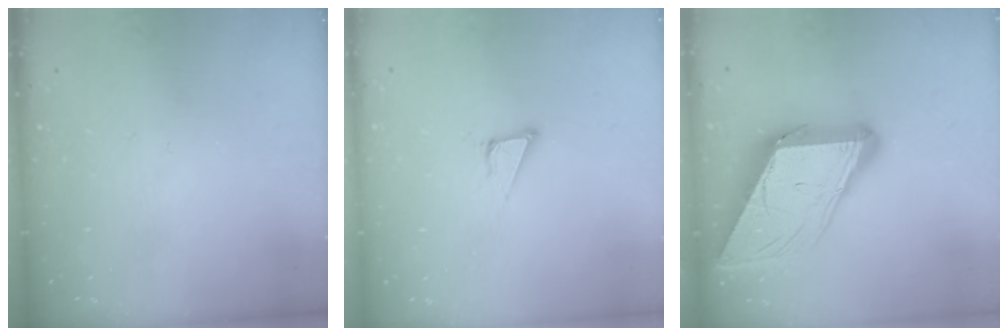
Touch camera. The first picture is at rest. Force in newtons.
{"total": 3.8, "press": 3.7, "slide": 0.2}
{"total": 17.6, "press": 17.5, "slide": 1.9}